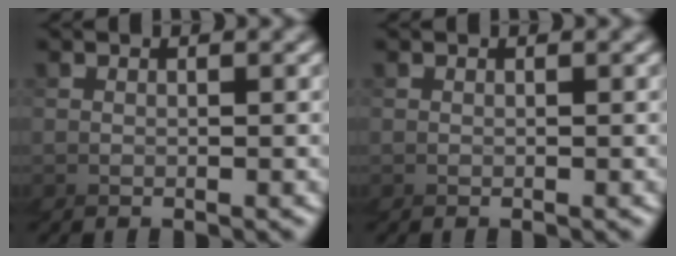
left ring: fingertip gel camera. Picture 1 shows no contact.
{"total": 0.0}